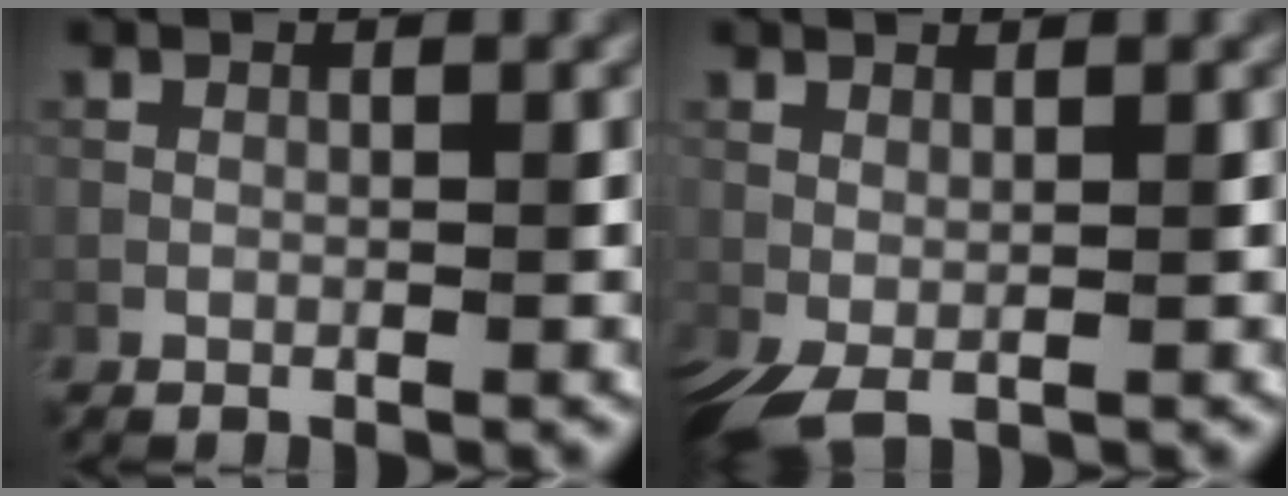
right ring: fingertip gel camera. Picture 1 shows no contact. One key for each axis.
{"total": 2.9, "fx": 0.1, "fy": 1.2, "fz": 2.7, "tx": -0.054, "ty": -0.005, "tz": 0.004}